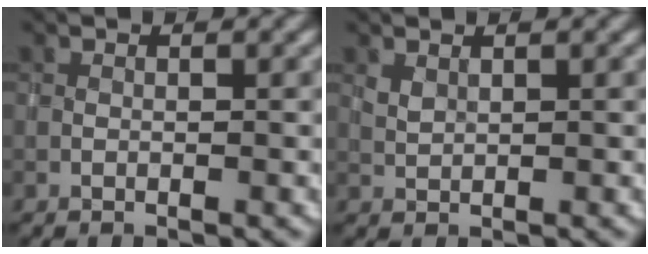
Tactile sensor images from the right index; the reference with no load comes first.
{"total": 0.8, "force": [0.6, 0.4, 0.3], "torque": [-0.012, -0.001, 0.015]}